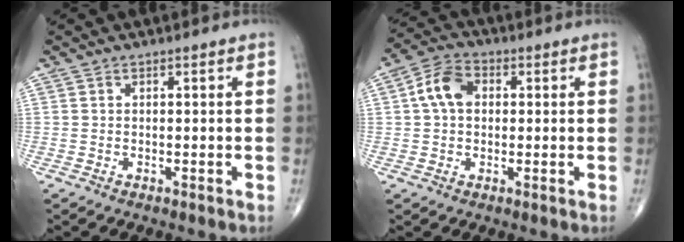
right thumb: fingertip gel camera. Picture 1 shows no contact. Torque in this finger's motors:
{"motor_torque": [-0.55, 0.68, 0.43, -0.23, 0.17]}